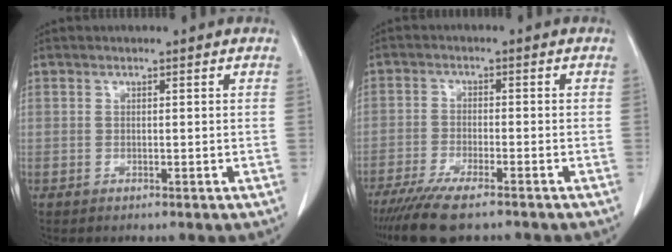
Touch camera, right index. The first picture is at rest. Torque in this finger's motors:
{"motor_torque": [1.08, -1.04, 0.22, 0.10]}